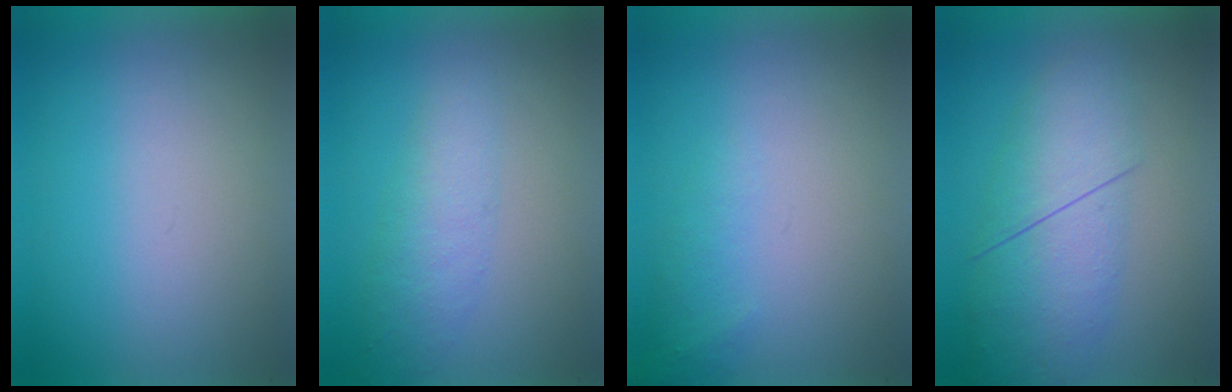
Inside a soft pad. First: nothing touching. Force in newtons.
{"total": 2.2}
{"total": 1.4}
{"total": 4.6}